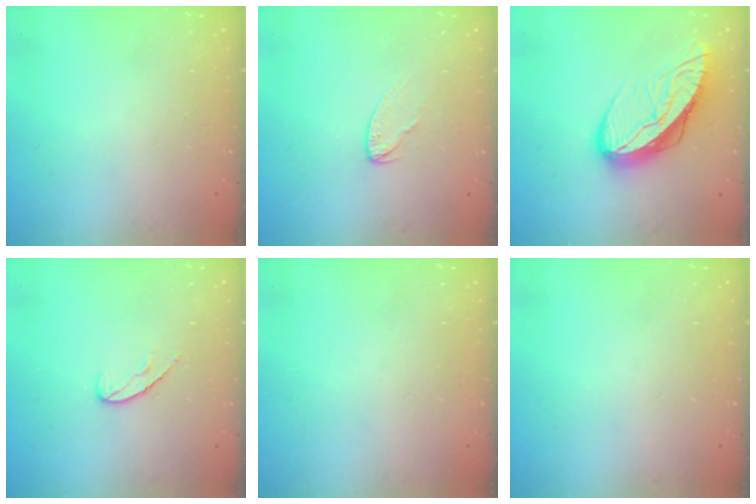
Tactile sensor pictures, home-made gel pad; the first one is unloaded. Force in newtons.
{"total": 4.4, "press": 4.4, "slide": 0.4}
{"total": 12.5, "press": 12.5, "slide": 1.3}
{"total": 7.2, "press": 7.2, "slide": 0.6}
{"total": 0.0}
{"total": 0.0}